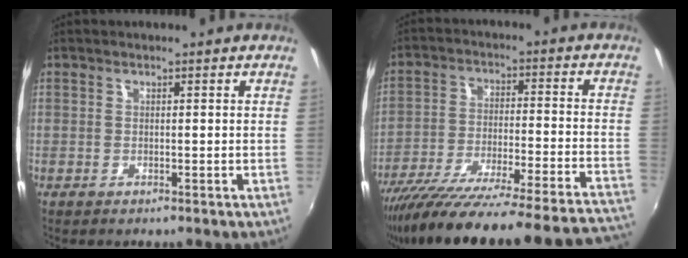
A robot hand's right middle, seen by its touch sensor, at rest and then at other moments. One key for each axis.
{"total": 34.4, "fx": -30.5, "fy": 1.2, "fz": 15.9, "tx": -0.231, "ty": -0.090, "tz": -0.444}